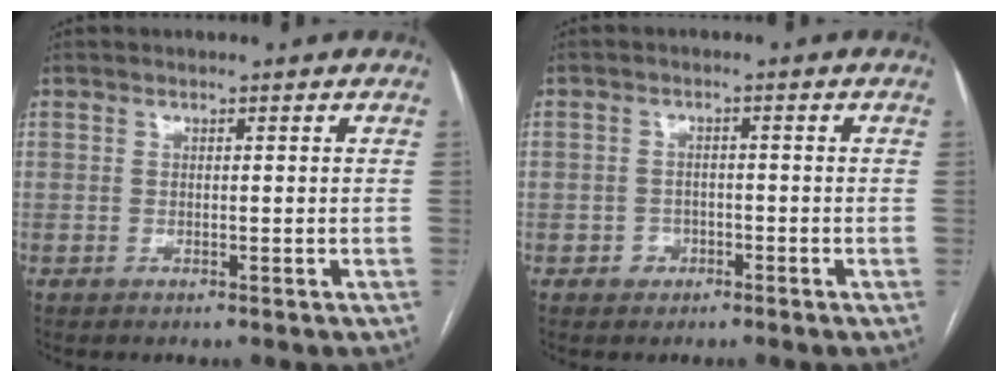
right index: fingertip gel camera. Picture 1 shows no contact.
{"total": 2.2, "force": [-1.1, 1.9, 0.4], "torque": [0.000, 0.009, -0.020]}